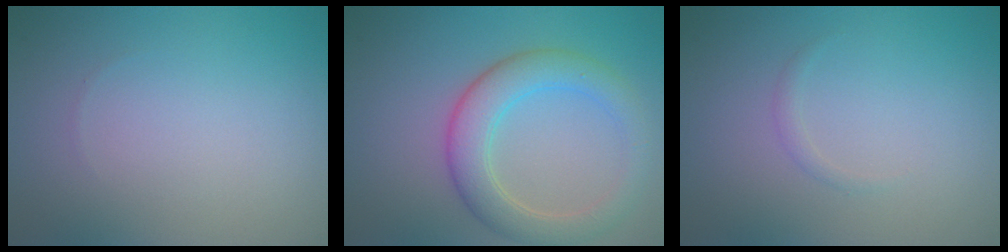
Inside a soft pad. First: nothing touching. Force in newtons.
{"total": 4.8, "press": 4.8, "slide": 0.4}
{"total": 0.6, "press": 0.6, "slide": 0.0}